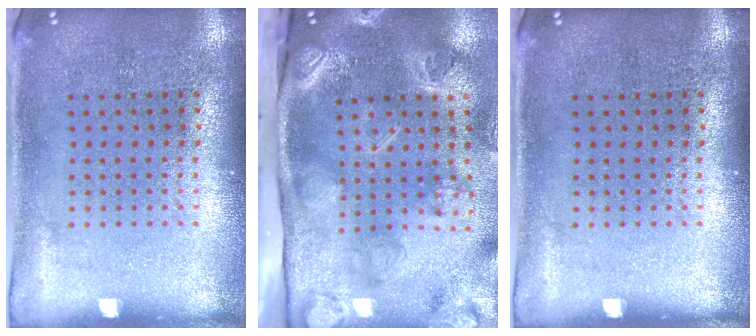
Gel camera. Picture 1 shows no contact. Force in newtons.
{"total": 4.6, "press": 3.2, "slide": 3.2}
{"total": 0.0}